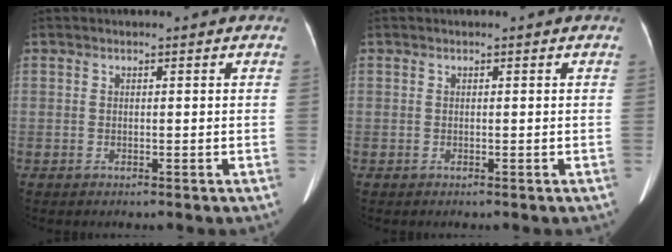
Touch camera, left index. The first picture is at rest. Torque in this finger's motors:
{"motor_torque": [0.00, 0.00, 0.00, 0.00]}